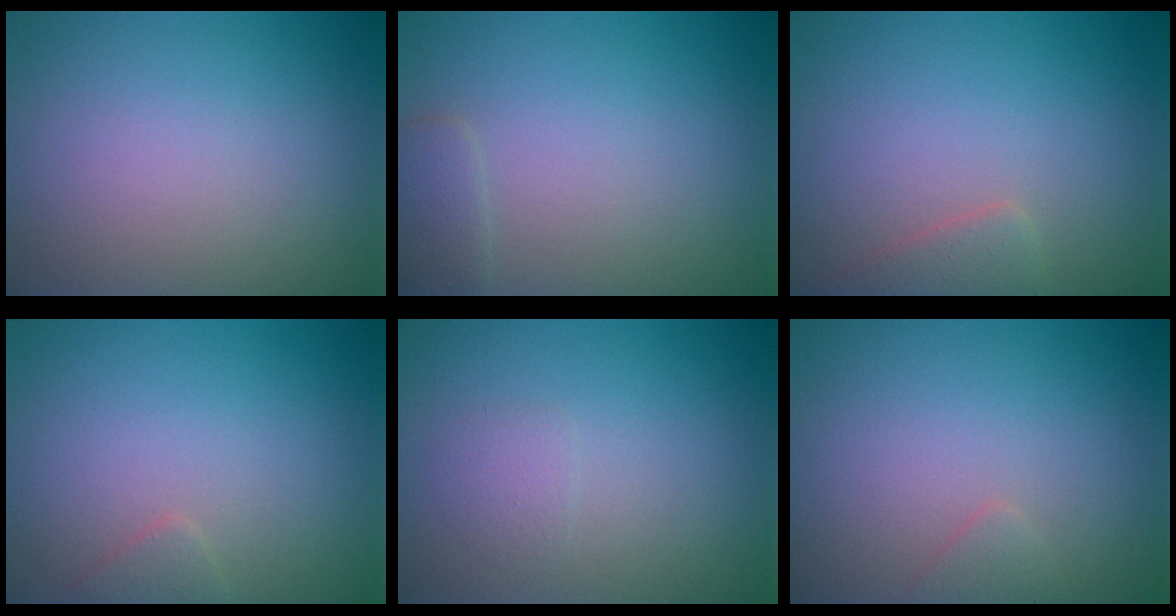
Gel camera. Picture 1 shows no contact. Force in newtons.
{"total": 1.4, "press": 1.4, "slide": 0.1}
{"total": 1.7, "press": 1.7, "slide": 0.1}
{"total": 1.0, "press": 1.0, "slide": 0.1}
{"total": 0.9, "press": 0.9, "slide": 0.1}
{"total": 0.9, "press": 0.9, "slide": 0.1}